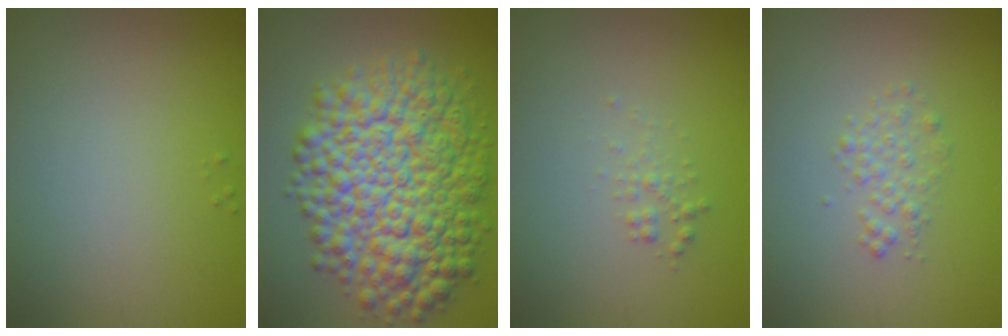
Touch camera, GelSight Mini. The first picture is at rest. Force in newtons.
{"total": 11.9, "press": 11.9, "slide": 0.1}
{"total": 1.0, "press": 1.0, "slide": 0.0}
{"total": 1.5, "press": 1.5, "slide": 0.0}